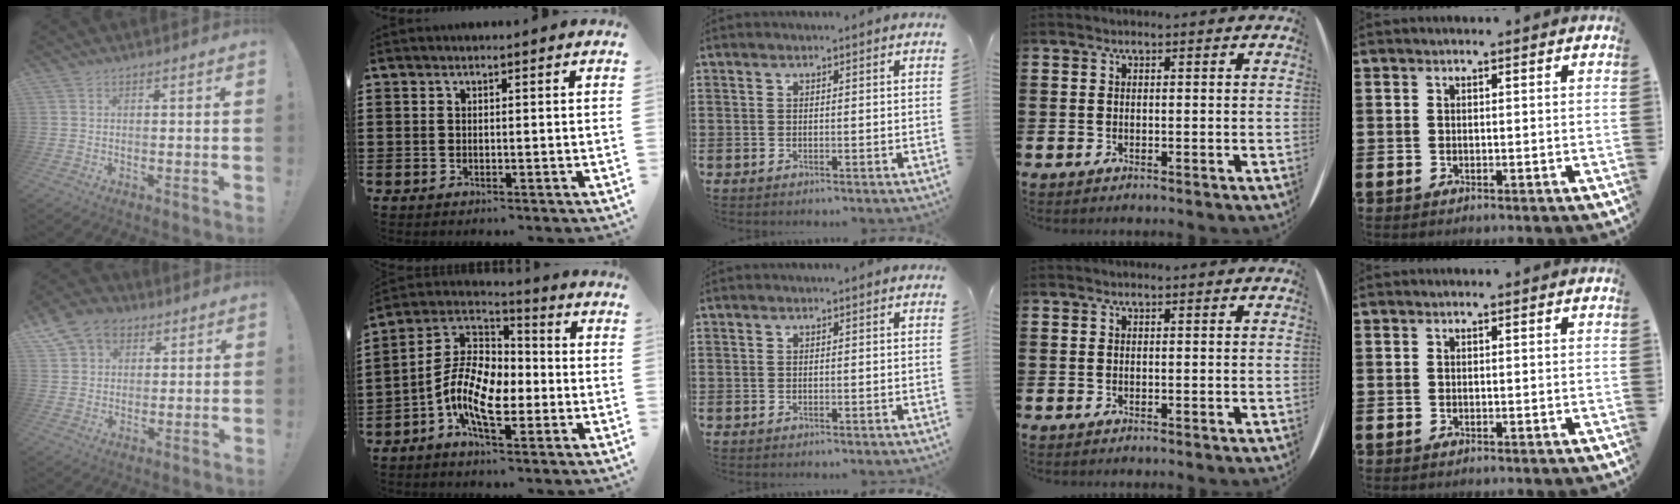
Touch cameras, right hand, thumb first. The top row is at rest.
{"thumb": {"total": 10.1, "force": [5.1, 7.9, 3.7], "torque": [-0.064, -0.019, 0.104]}, "index": {"total": 10.9, "force": [-3.5, 5.4, 8.8], "torque": [-0.211, -0.011, -0.074]}}